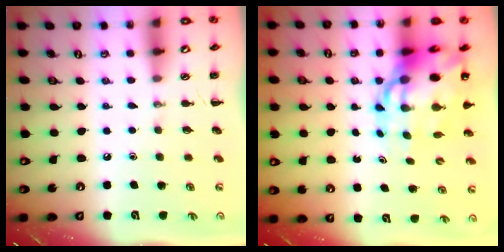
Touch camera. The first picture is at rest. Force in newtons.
{"total": 14.4, "press": 13.9, "slide": 4.0}